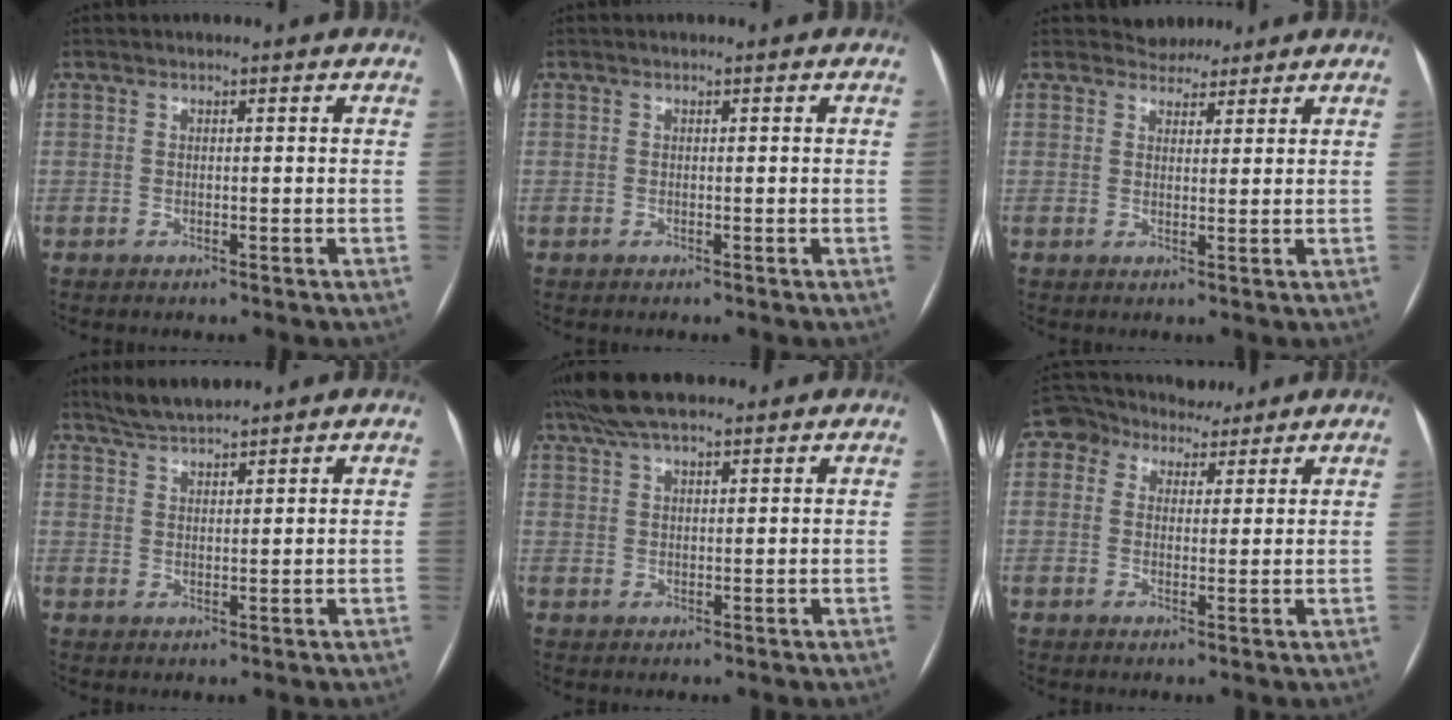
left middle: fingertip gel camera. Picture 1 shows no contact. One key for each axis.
{"total": 0.0}
{"total": 3.0, "fx": 2.7, "fy": 1.3, "fz": -0.2, "tx": 0.000, "ty": 0.004, "tz": 0.042}
{"total": 4.6, "fx": 4.3, "fy": 0.1, "fz": 1.5, "tx": -0.038, "ty": 0.013, "tz": 0.085}
{"total": 8.7, "fx": 6.7, "fy": 2.2, "fz": 5.0, "tx": -0.094, "ty": 0.037, "tz": 0.120}
{"total": 6.0, "fx": 4.7, "fy": 3.6, "fz": 1.2, "tx": -0.026, "ty": 0.021, "tz": 0.075}